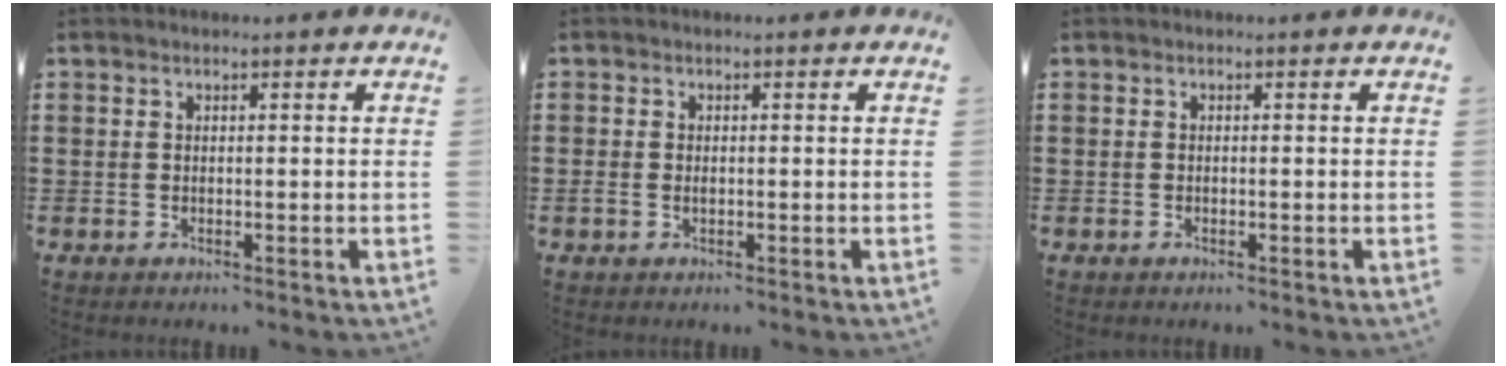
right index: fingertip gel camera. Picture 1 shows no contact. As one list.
[{"total": 0.9, "force": [-0.2, 0.6, 0.7], "torque": [-0.014, 0.001, -0.005]}, {"total": 0.0}]